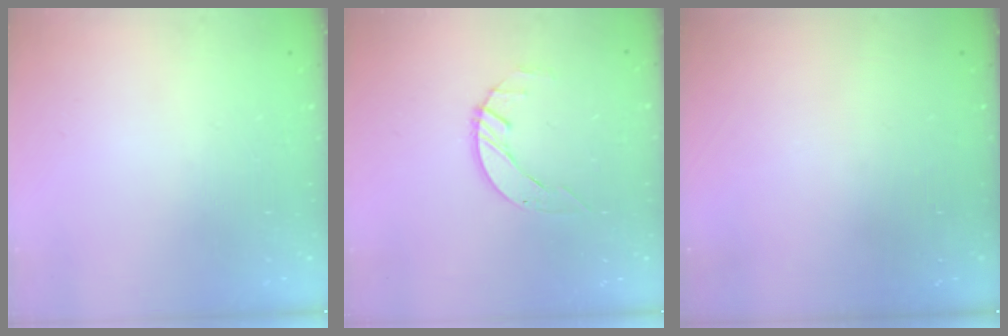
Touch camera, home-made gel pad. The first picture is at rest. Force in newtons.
{"total": 2.9, "press": 2.8, "slide": 0.3}
{"total": 0.0}